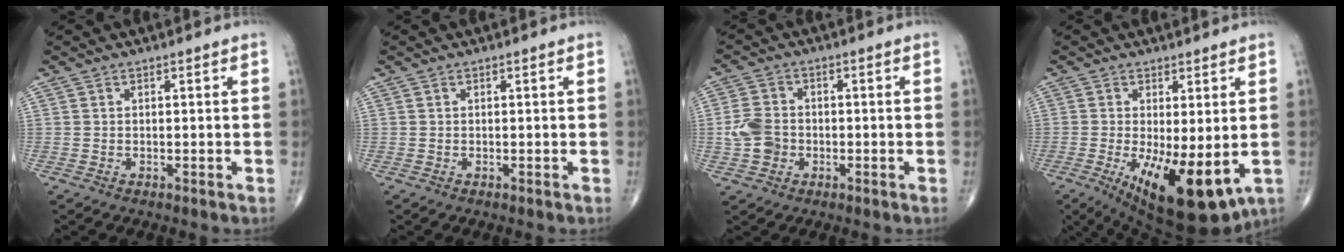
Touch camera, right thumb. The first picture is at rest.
{"total": 0.0}
{"total": 5.7, "force": [-1.1, 4.6, 3.3], "torque": [-0.057, 0.011, -0.026]}
{"total": 14.6, "force": [-3.6, 5.4, 13.1], "torque": [-0.199, -0.028, -0.037]}